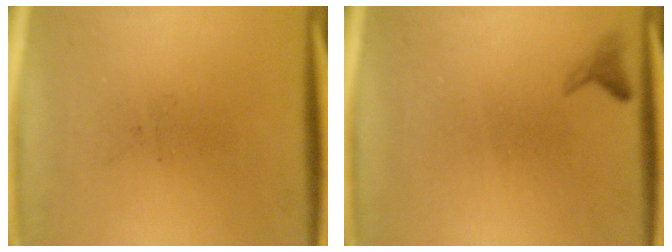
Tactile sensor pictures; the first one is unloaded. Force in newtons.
{"total": 1.0}